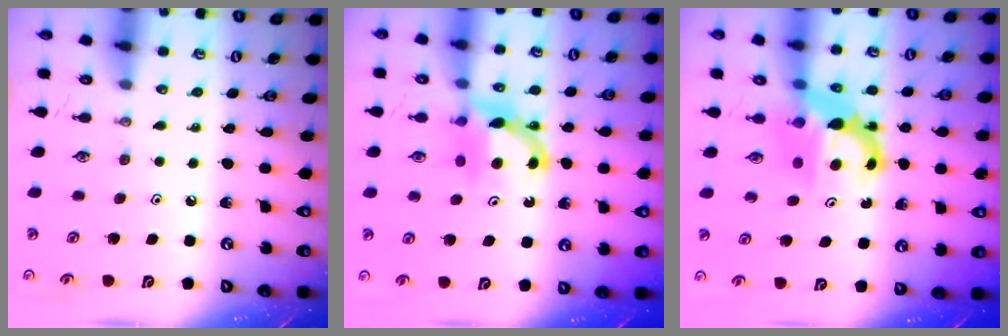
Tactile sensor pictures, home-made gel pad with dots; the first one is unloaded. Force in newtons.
{"total": 7.8, "press": 7.8, "slide": 0.1}
{"total": 7.6, "press": 7.6, "slide": 0.6}